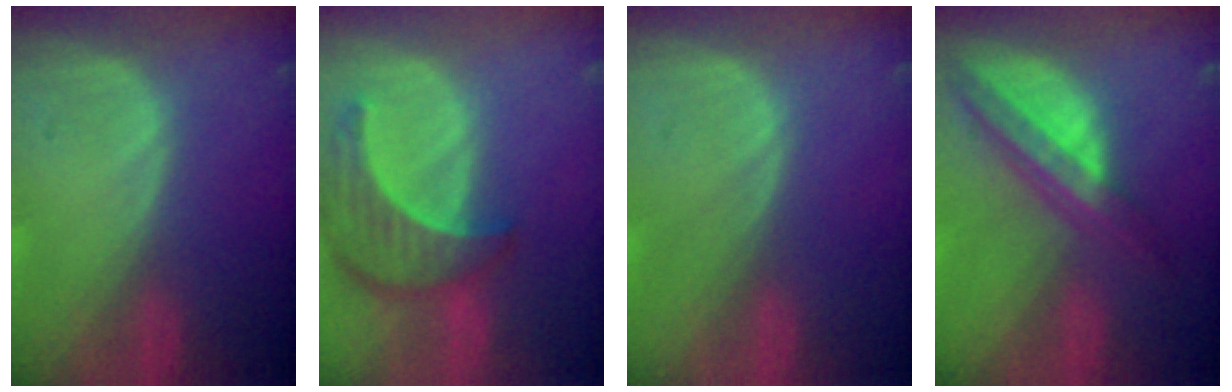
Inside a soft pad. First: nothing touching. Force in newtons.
{"total": 8.4, "press": 7.8, "slide": 3.3}
{"total": 0.0}
{"total": 7.9, "press": 6.6, "slide": 4.3}